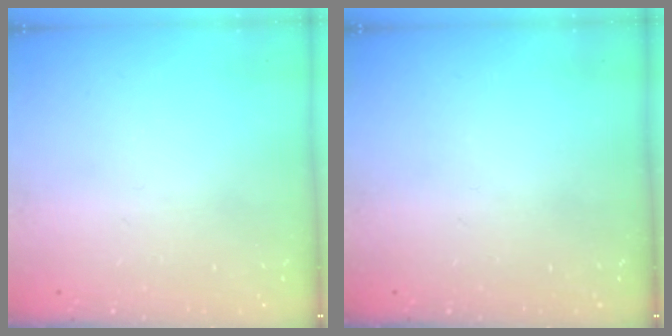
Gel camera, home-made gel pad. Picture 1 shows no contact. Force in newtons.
{"total": 0.0}